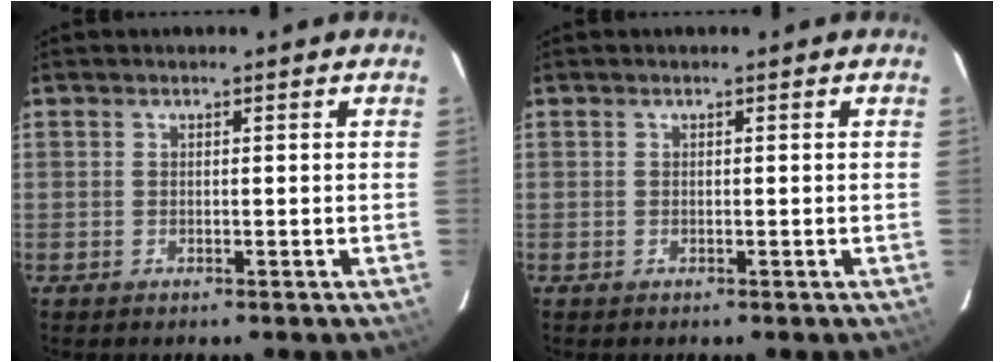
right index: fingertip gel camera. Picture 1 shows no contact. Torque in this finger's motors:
{"motor_torque": [0.00, 0.00, 0.00, 0.00]}